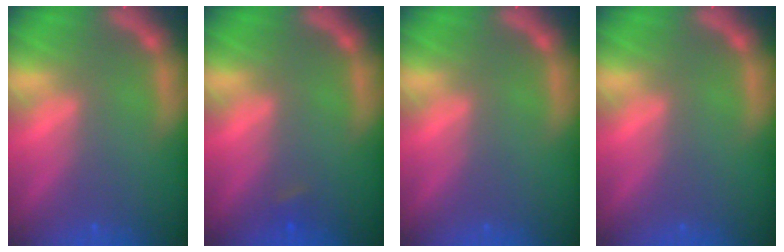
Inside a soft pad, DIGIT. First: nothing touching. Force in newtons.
{"total": 0.9}
{"total": 0.0}
{"total": 0.0}